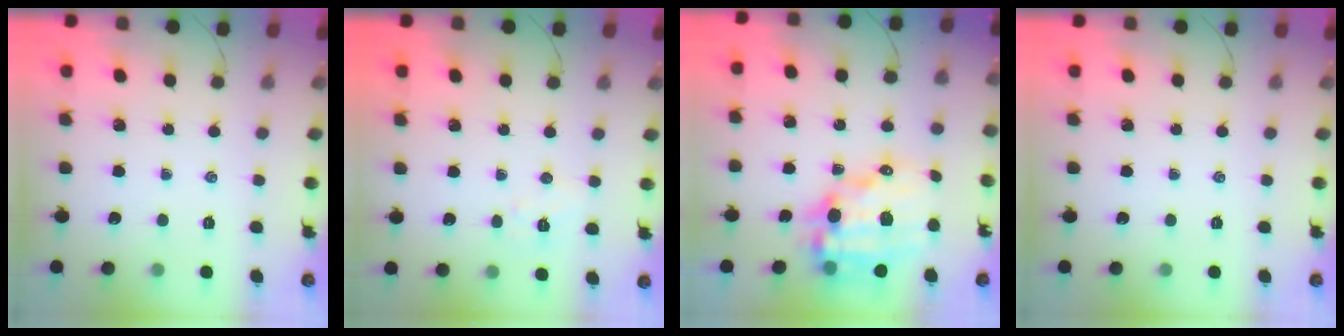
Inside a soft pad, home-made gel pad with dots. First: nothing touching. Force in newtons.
{"total": 4.8, "press": 4.8, "slide": 0.9}
{"total": 15.5, "press": 15.1, "slide": 3.5}
{"total": 0.0}